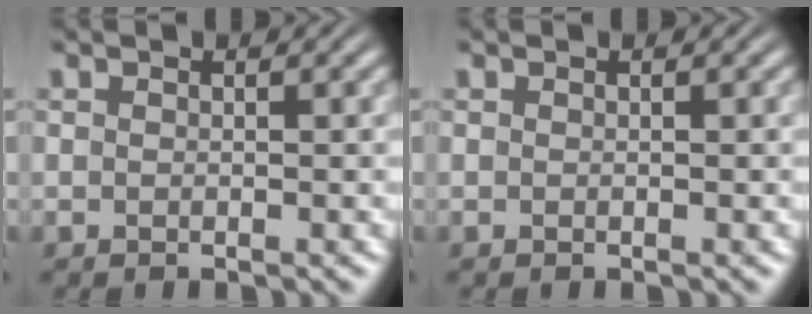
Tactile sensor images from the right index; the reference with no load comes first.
{"total": 0.0}